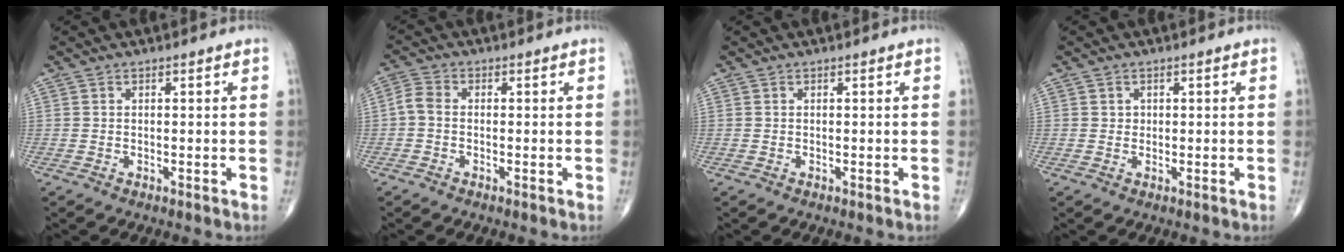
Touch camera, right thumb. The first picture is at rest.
{"total": 2.9, "force": [-0.6, 1.9, 2.1], "torque": [-0.046, 0.008, -0.022]}
{"total": 0.0}
{"total": 1.0, "force": [0.2, 0.9, 0.2], "torque": [0.004, 0.001, 0.003]}